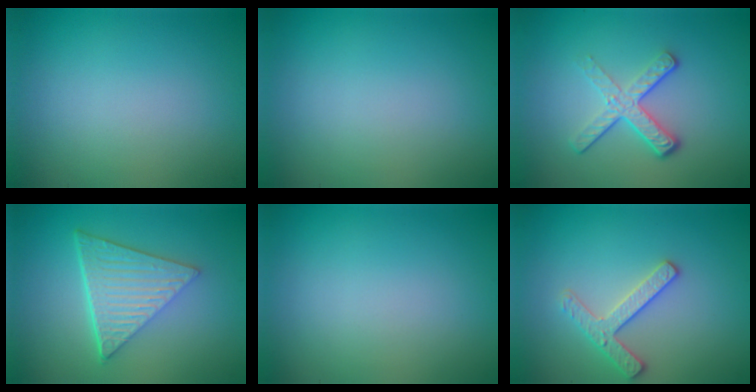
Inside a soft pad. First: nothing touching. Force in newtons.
{"total": 0.0}
{"total": 4.2, "press": 2.7, "slide": 3.3}
{"total": 6.8, "press": 4.5, "slide": 5.1}
{"total": 0.0}
{"total": 2.5, "press": 2.4, "slide": 0.4}